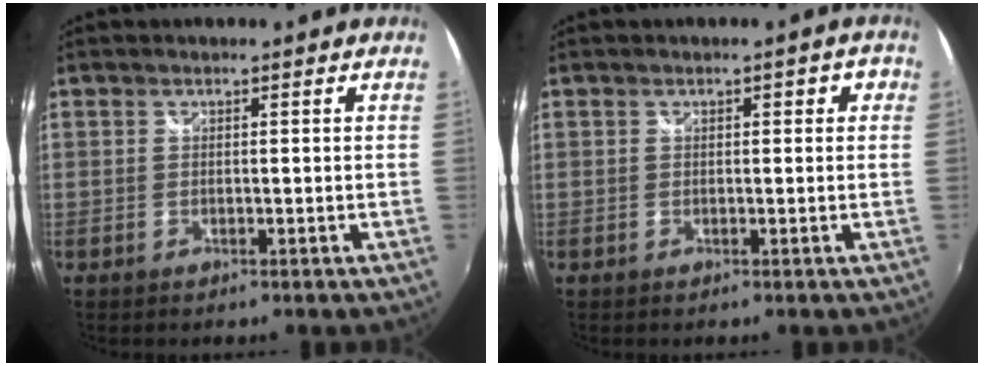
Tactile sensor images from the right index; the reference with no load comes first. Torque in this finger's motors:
{"motor_torque": [0.03, 0.01, 0.01, 0.00]}